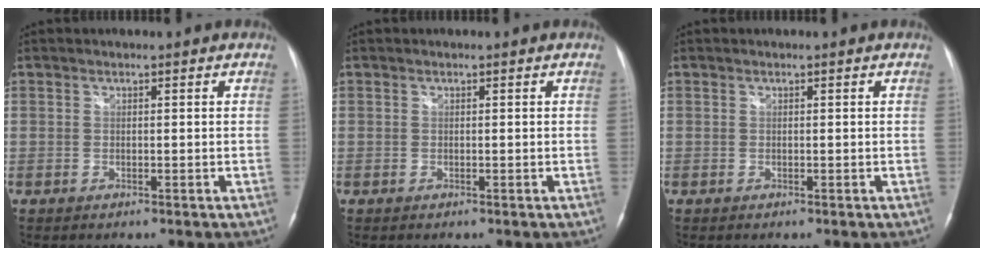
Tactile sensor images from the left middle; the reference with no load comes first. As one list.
[{"total": 0.0}, {"total": 0.0}]